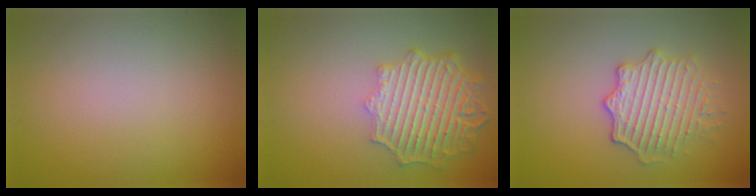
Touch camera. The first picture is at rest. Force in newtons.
{"total": 6.5, "press": 4.9, "slide": 4.1}
{"total": 4.1, "press": 3.4, "slide": 2.3}